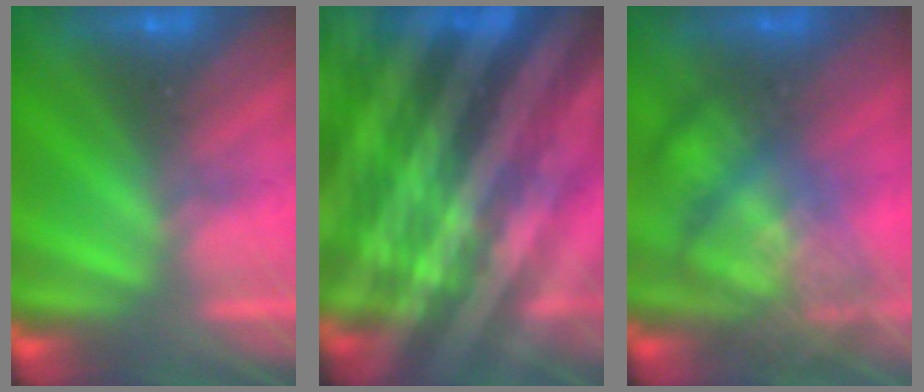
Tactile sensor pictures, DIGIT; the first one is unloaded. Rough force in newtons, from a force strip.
{"total": 8.5}
{"total": 4.4}